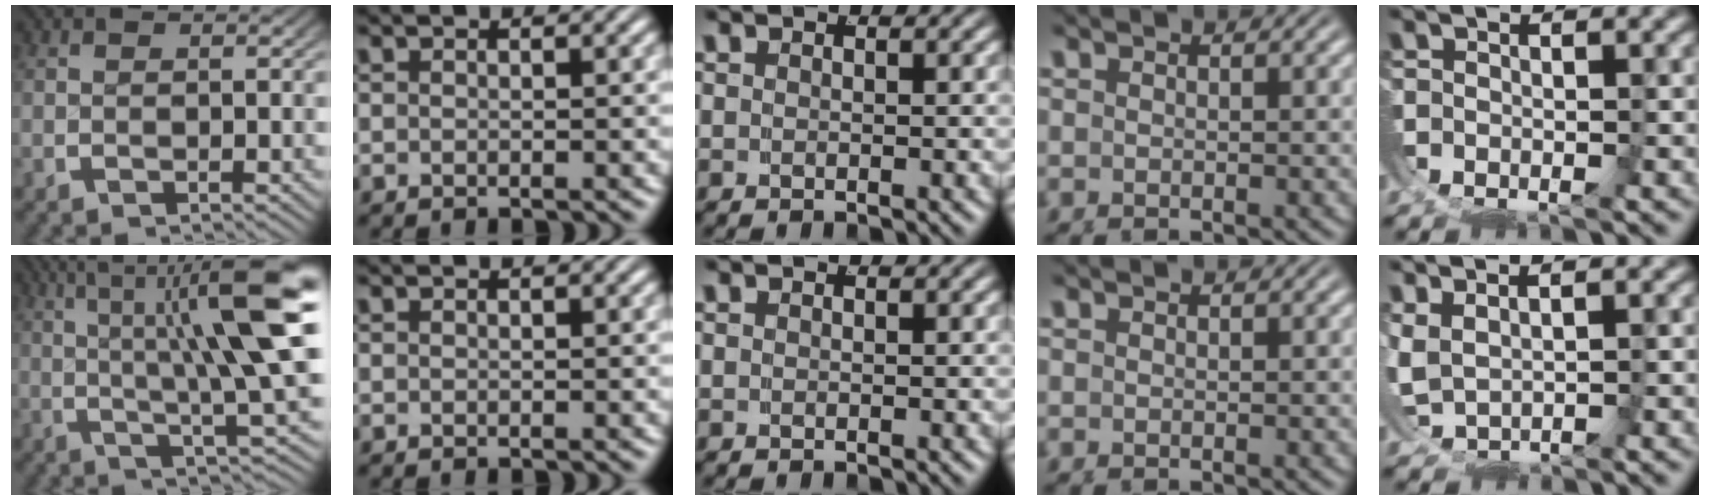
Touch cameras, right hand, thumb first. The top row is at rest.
{"thumb": {"total": 10.6, "force": [1.3, 3.8, 9.8], "torque": [-0.135, -0.009, 0.017]}, "little": {"total": 3.2, "force": [0.4, 2.8, 1.6], "torque": [-0.068, -0.013, 0.020]}}